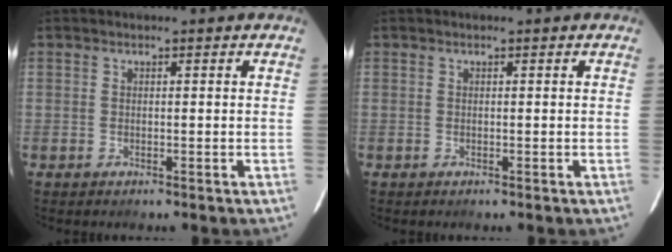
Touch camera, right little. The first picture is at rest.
{"total": 0.0}